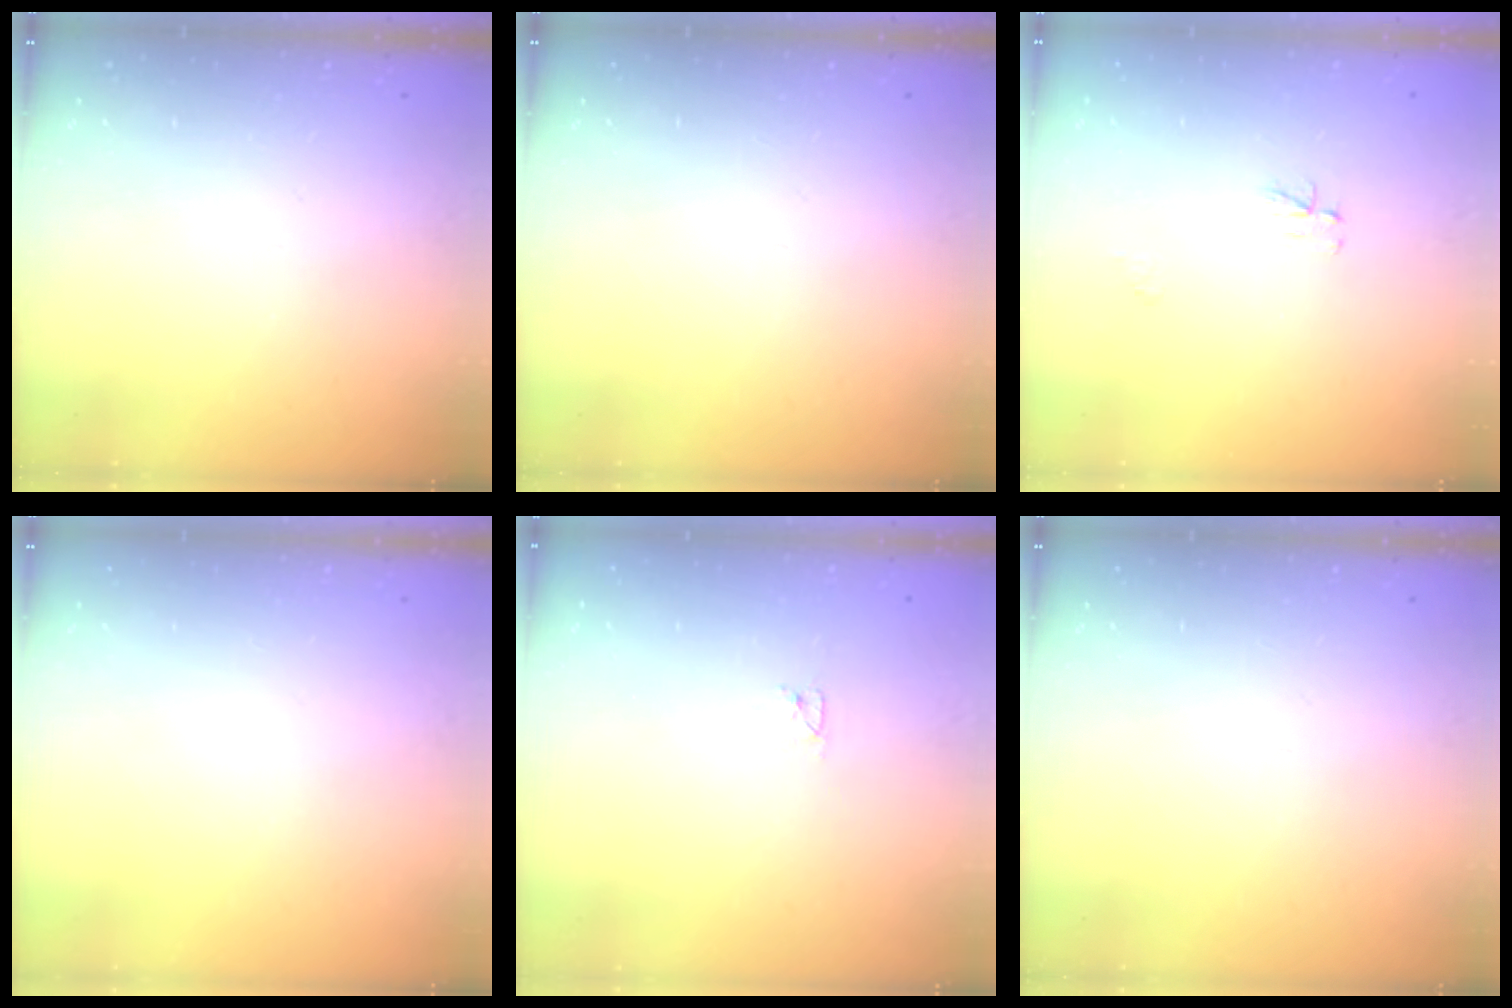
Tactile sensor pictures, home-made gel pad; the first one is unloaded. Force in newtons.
{"total": 0.0}
{"total": 3.0, "press": 3.0, "slide": 0.4}
{"total": 0.0}
{"total": 2.6, "press": 2.6, "slide": 0.3}
{"total": 0.0}